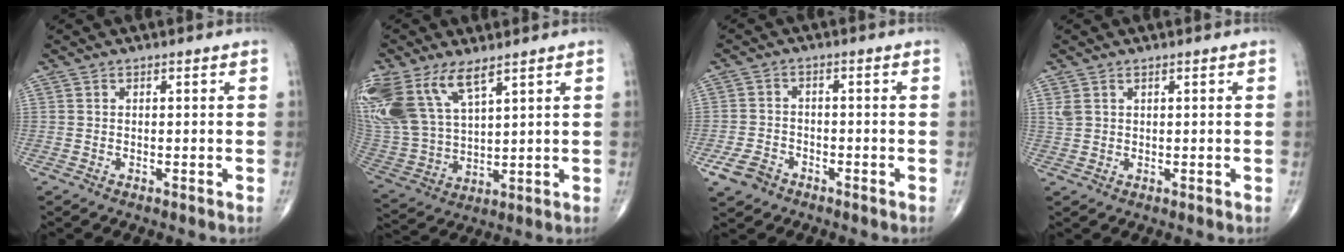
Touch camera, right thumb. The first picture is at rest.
{"total": 17.8, "force": [9.7, 8.5, 12.1], "torque": [-0.281, -0.017, 0.206]}
{"total": 4.9, "force": [-2.9, 3.4, 1.9], "torque": [-0.034, 0.014, -0.051]}
{"total": 1.8, "force": [1.0, 1.1, 1.1], "torque": [-0.022, 0.003, 0.027]}